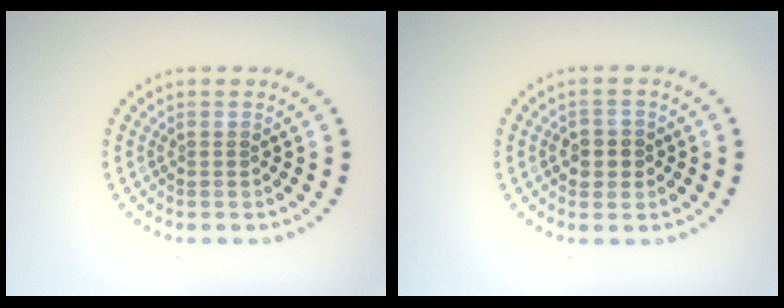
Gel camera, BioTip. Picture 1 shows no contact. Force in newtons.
{"total": 2.3, "press": 2.2, "slide": 0.5}